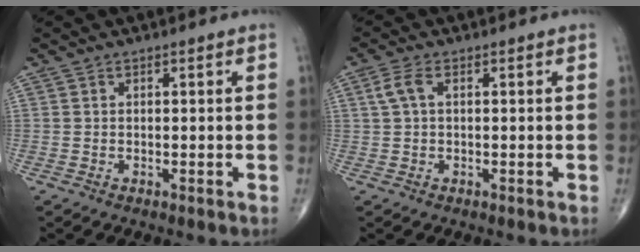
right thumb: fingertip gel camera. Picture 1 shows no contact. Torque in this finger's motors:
{"motor_torque": [-0.11, -0.13, 0.28, 0.02, 0.16]}